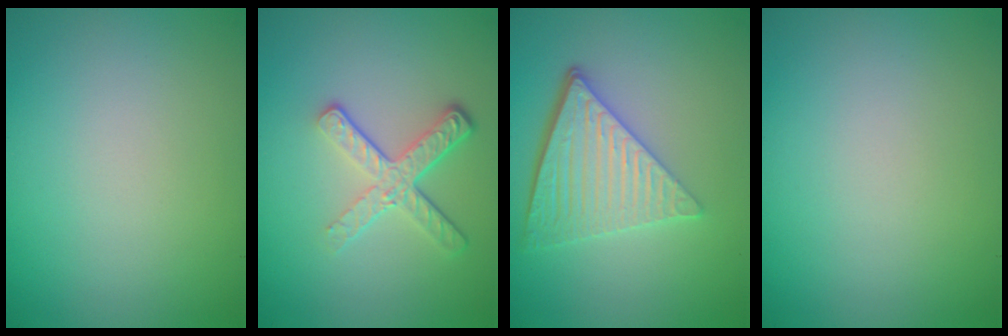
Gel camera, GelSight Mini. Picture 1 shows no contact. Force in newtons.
{"total": 3.9, "press": 2.7, "slide": 2.8}
{"total": 6.1, "press": 4.1, "slide": 4.4}
{"total": 0.0}